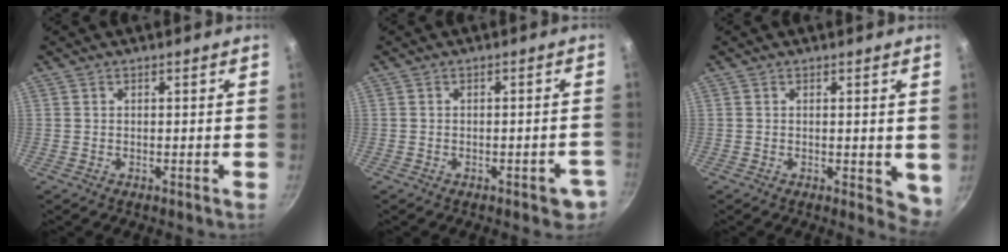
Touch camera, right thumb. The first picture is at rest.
{"total": 4.4, "force": [-2.1, 2.0, 3.3], "torque": [-0.021, 0.021, -0.015]}
{"total": 4.3, "force": [0.2, 2.0, 3.8], "torque": [-0.042, -0.010, 0.003]}